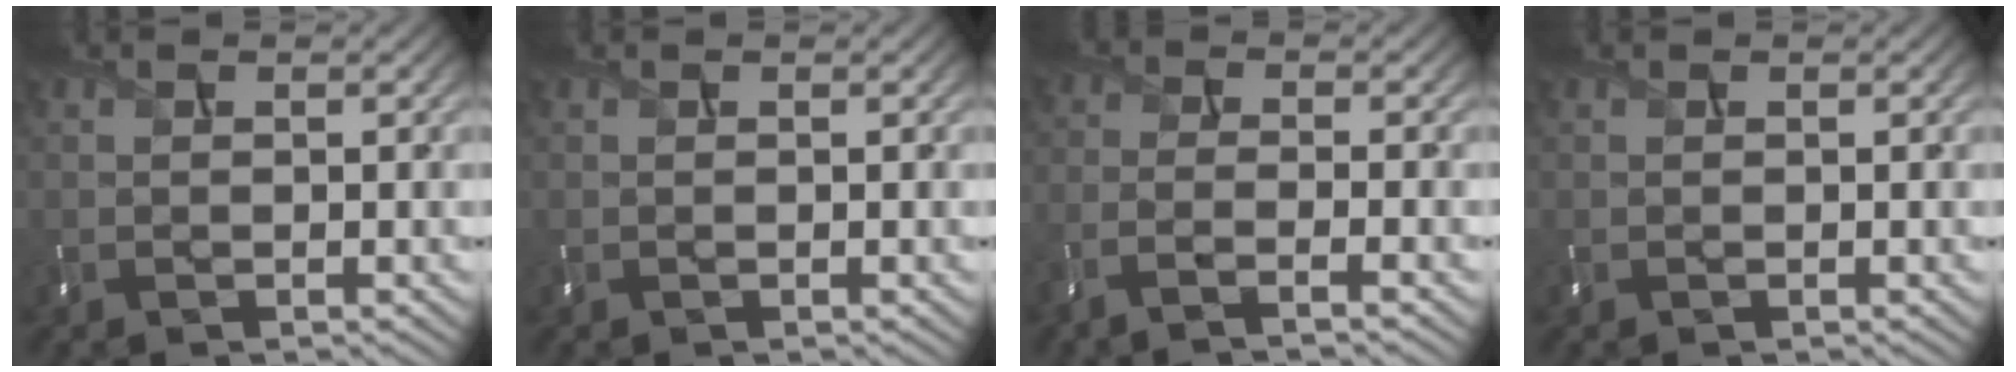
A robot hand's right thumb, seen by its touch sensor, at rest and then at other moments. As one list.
[{"total": 0.0}, {"total": 4.7, "force": [-3.3, 0.9, 3.2], "torque": [-0.056, -0.006, -0.077]}, {"total": 0.0}]